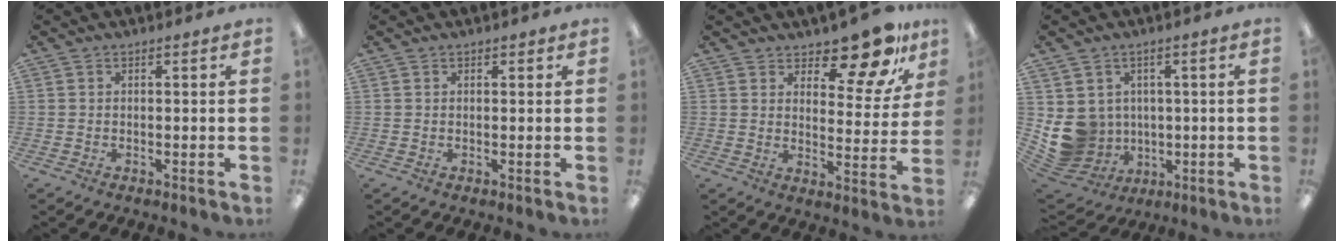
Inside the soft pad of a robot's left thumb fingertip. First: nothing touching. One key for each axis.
{"total": 0.6, "fx": 0.4, "fy": 0.4, "fz": 0.2, "tx": 0.004, "ty": -0.001, "tz": 0.005}
{"total": 13.7, "fx": 11.0, "fy": 5.1, "fz": 6.4, "tx": -0.085, "ty": -0.082, "tz": 0.190}
{"total": 8.7, "fx": 0.5, "fy": 8.4, "fz": 2.1, "tx": -0.074, "ty": -0.013, "tz": 0.021}